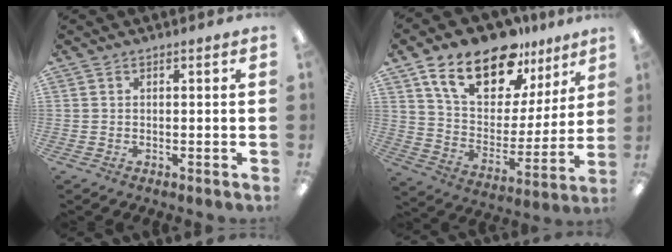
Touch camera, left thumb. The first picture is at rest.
{"total": 18.7, "force": [13.2, 9.4, 9.3], "torque": [-0.174, -0.071, 0.235]}